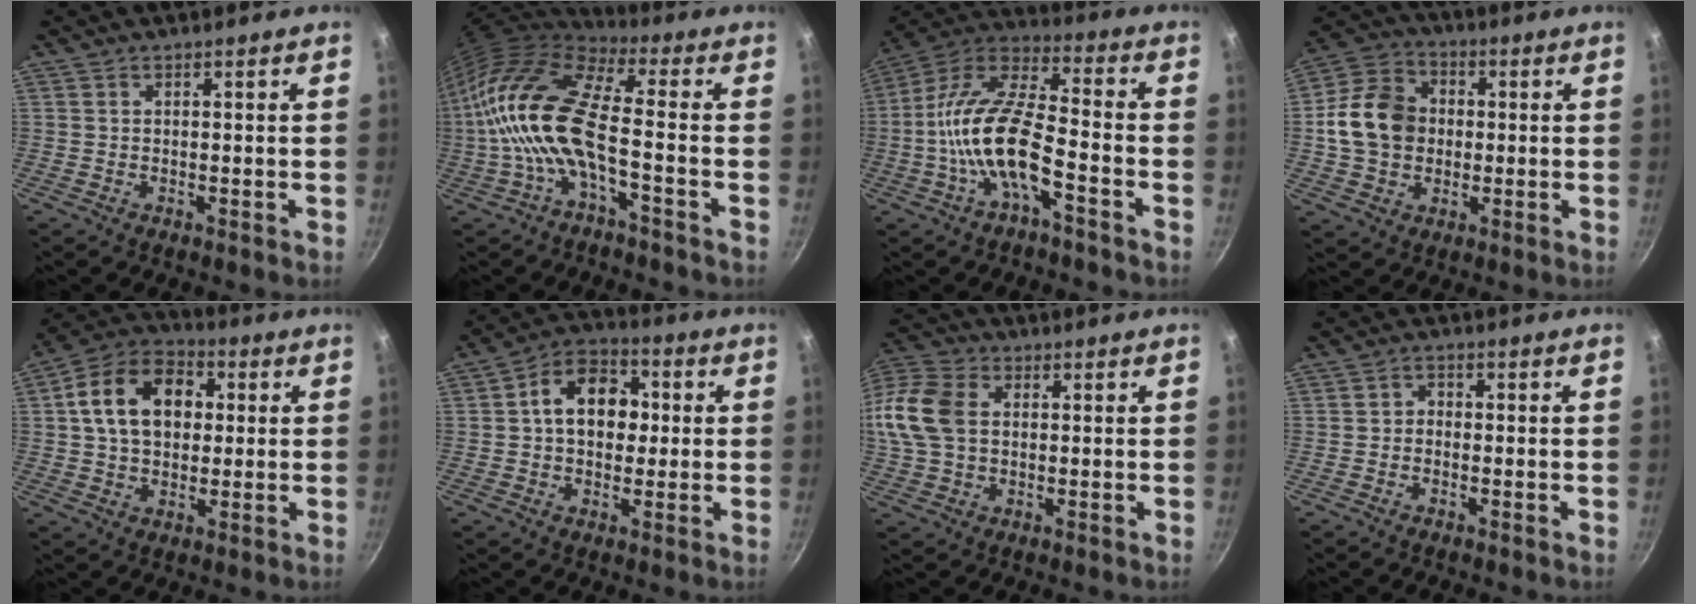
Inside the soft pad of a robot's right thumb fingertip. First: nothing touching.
{"total": 16.7, "force": [-2.5, 6.4, 15.2], "torque": [-0.308, 0.028, -0.061]}
{"total": 15.3, "force": [-5.2, 5.7, 13.2], "torque": [-0.254, 0.047, -0.114]}
{"total": 13.2, "force": [0.2, 10.8, 7.7], "torque": [-0.114, 0.020, -0.008]}
{"total": 14.7, "force": [2.5, 10.6, 9.8], "torque": [-0.138, 0.023, 0.026]}
{"total": 12.2, "force": [1.2, 8.9, 8.2], "torque": [-0.084, 0.023, 0.002]}
{"total": 16.8, "force": [1.9, 12.4, 11.2], "torque": [-0.248, 0.029, 0.025]}
{"total": 1.6, "force": [-0.7, 1.3, 0.7], "torque": [-0.007, 0.011, -0.016]}